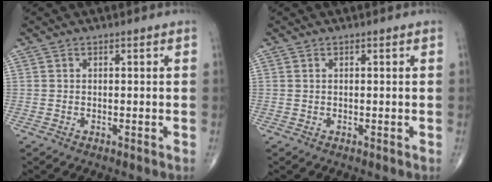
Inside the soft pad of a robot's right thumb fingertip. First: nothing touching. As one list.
[{"total": 0.0}]